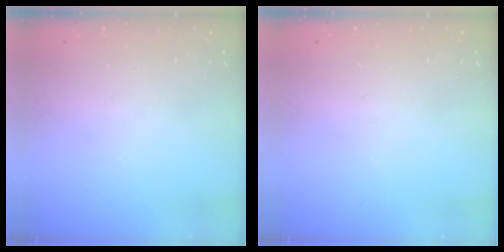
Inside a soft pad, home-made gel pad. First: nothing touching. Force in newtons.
{"total": 0.0}